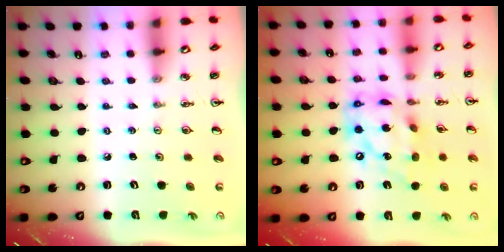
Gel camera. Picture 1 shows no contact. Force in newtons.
{"total": 17.0, "press": 17.0, "slide": 1.2}